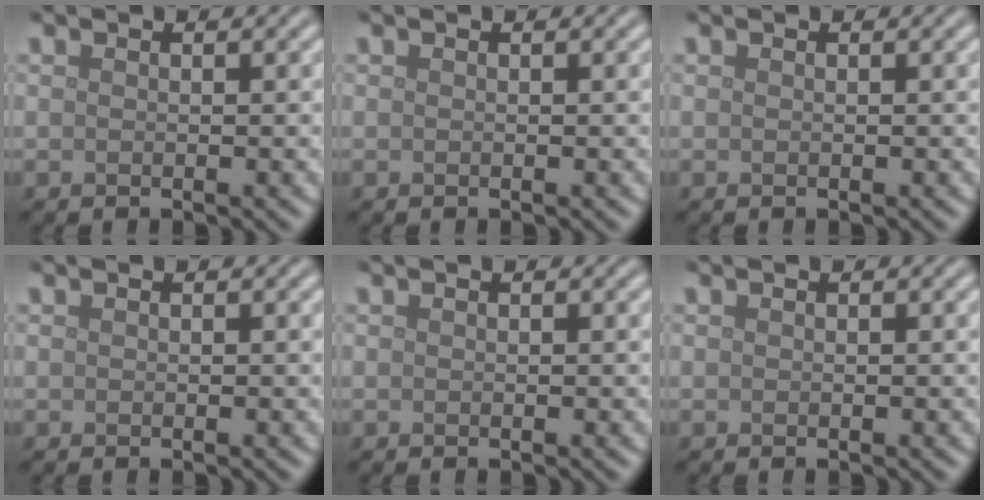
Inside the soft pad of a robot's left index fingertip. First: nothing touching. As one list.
[{"total": 0.0}, {"total": 0.0}, {"total": 0.0}, {"total": 0.0}, {"total": 0.0}]